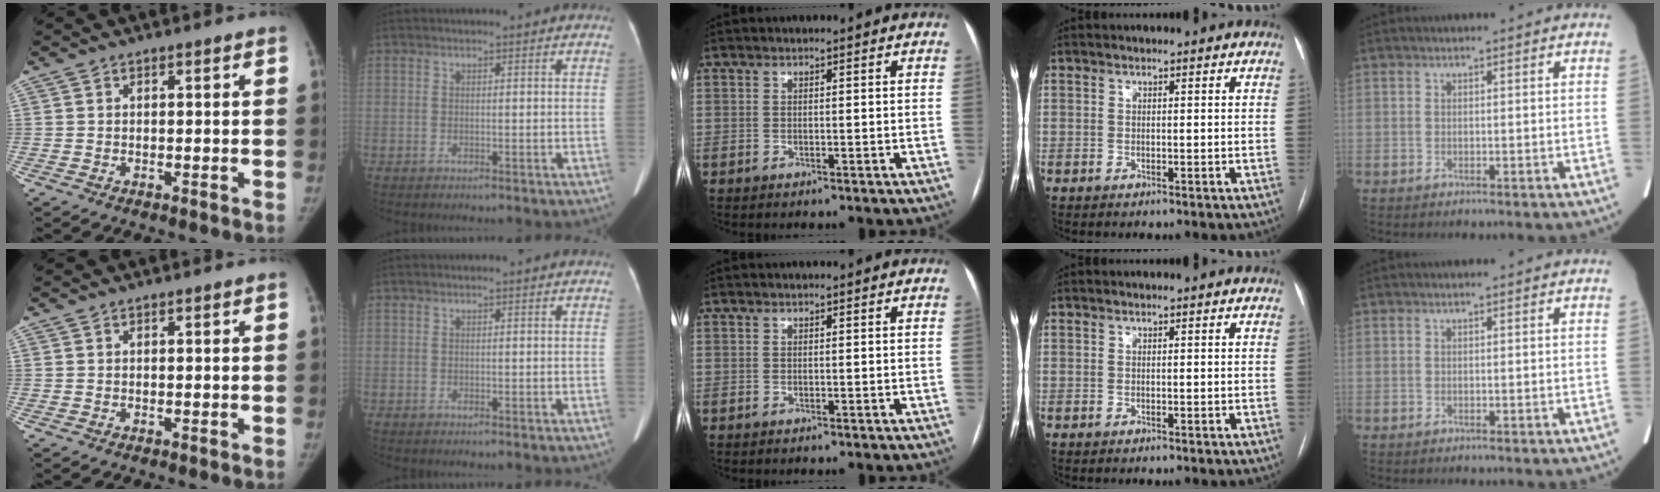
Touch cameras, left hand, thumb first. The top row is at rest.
{}